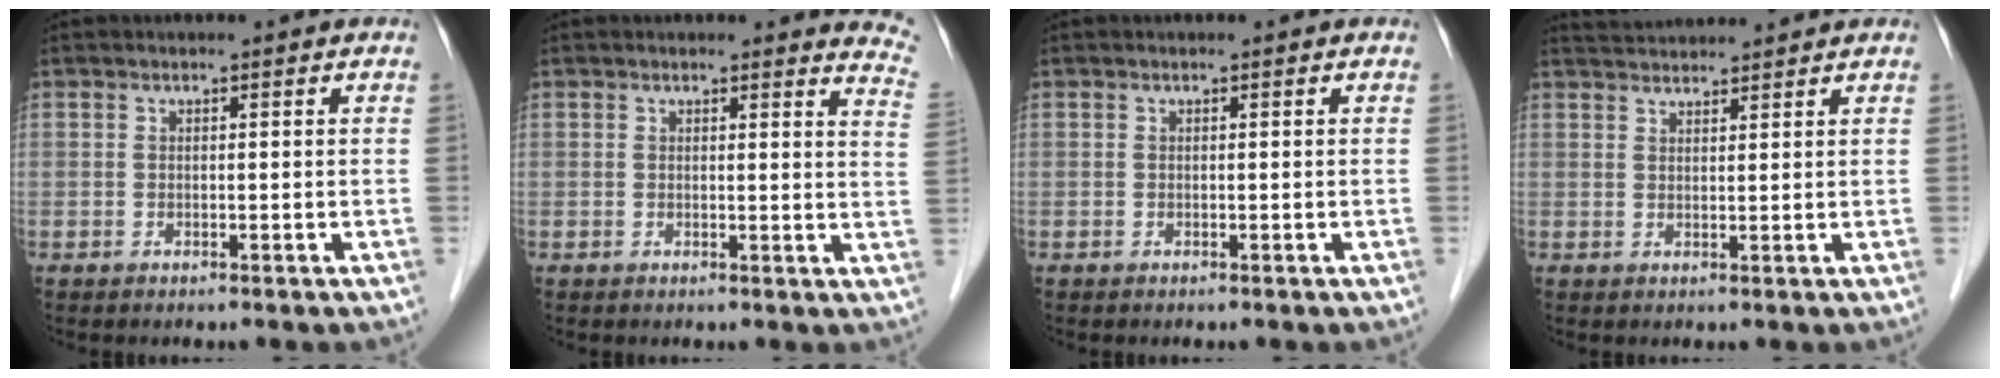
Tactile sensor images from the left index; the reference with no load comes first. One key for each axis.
{"total": 7.2, "fx": 6.9, "fy": 1.0, "fz": 1.4, "tx": 0.012, "ty": -0.042, "tz": 0.036}
{"total": 0.0}
{"total": 5.1, "fx": 5.1, "fy": 0.0, "fz": 0.8, "tx": -0.019, "ty": 0.035, "tz": 0.082}